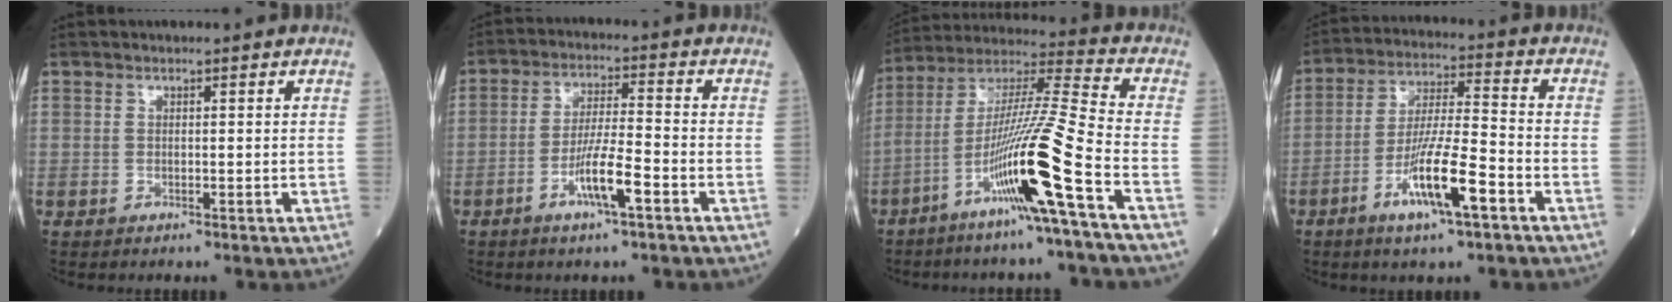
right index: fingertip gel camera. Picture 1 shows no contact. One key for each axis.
{"total": 8.2, "fx": -3.7, "fy": 0.5, "fz": 7.2, "tx": -0.139, "ty": -0.004, "tz": -0.068}
{"total": 16.3, "fx": -7.1, "fy": -1.8, "fz": 14.5, "tx": -0.279, "ty": -0.010, "tz": -0.135}
{"total": 11.3, "fx": -5.3, "fy": 1.0, "fz": 10.0, "tx": -0.187, "ty": -0.010, "tz": -0.097}